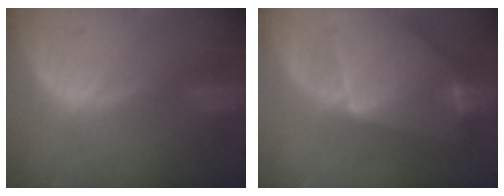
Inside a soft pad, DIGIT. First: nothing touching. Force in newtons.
{"total": 10.1, "press": 10.0, "slide": 0.7}